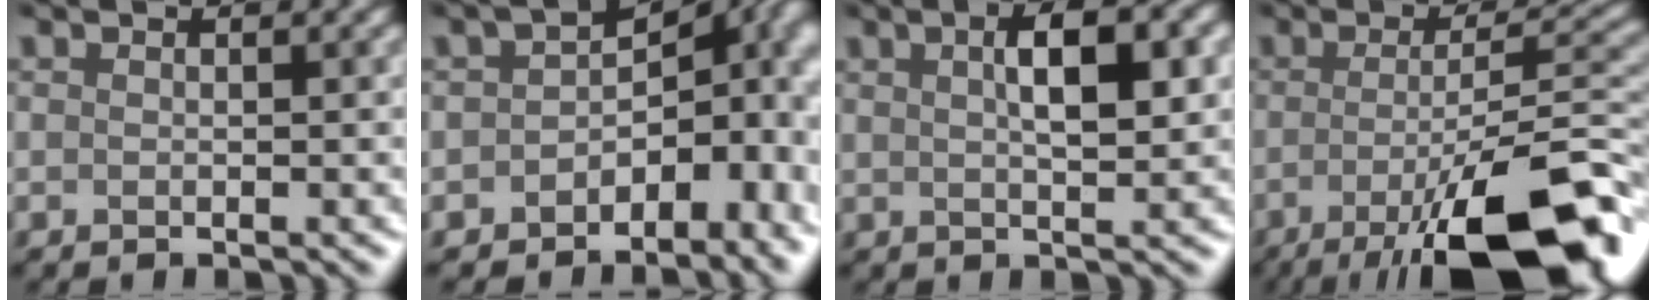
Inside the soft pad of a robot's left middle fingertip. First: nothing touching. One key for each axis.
{"total": 6.1, "fx": -2.1, "fy": 4.3, "fz": 3.8, "tx": -0.043, "ty": -0.005, "tz": -0.037}
{"total": 3.3, "fx": 1.4, "fy": 0.3, "fz": 3.0, "tx": -0.059, "ty": 0.005, "tz": 0.022}
{"total": 13.5, "fx": -7.6, "fy": 3.8, "fz": 10.5, "tx": -0.183, "ty": -0.004, "tz": -0.120}